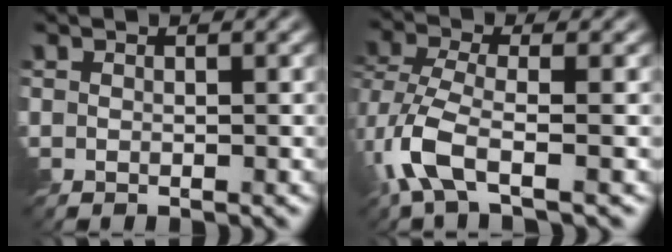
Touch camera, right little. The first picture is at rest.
{"total": 5.3, "force": [-2.1, 2.0, 4.4], "torque": [-0.112, -0.003, -0.054]}